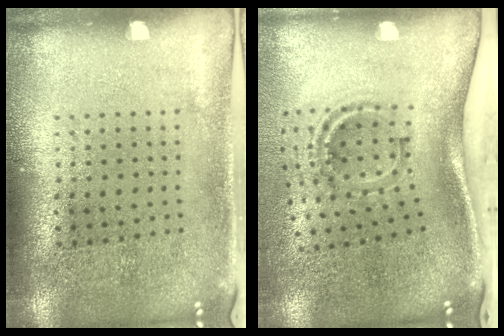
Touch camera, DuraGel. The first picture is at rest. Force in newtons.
{"total": 2.0, "press": 1.3, "slide": 1.6}